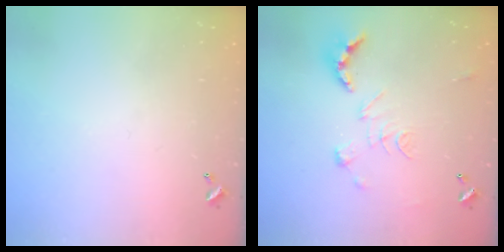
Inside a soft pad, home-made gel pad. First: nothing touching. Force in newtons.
{"total": 2.5, "press": 2.0, "slide": 1.5}